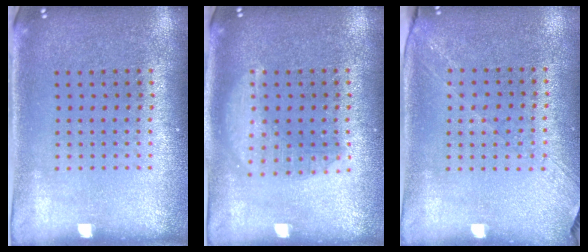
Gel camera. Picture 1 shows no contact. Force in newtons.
{"total": 1.4, "press": 1.4, "slide": 0.1}
{"total": 1.2, "press": 1.1, "slide": 0.6}